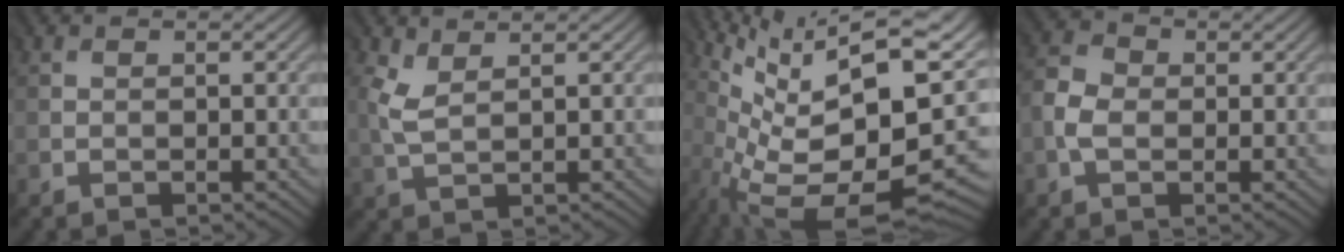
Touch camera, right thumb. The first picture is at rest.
{"total": 2.0, "force": [1.4, 0.6, 1.3], "torque": [-0.048, 0.002, 0.032]}
{"total": 16.1, "force": [0.8, 4.9, 15.3], "torque": [-0.257, -0.004, 0.048]}
{"total": 3.2, "force": [-1.1, 2.4, 1.8], "torque": [-0.050, 0.004, -0.028]}